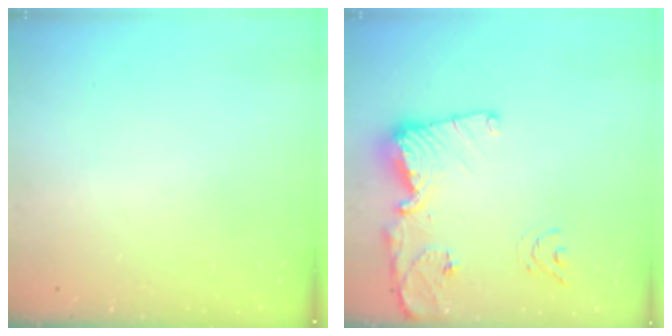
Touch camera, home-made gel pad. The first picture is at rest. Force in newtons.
{"total": 14.6, "press": 14.6, "slide": 1.0}